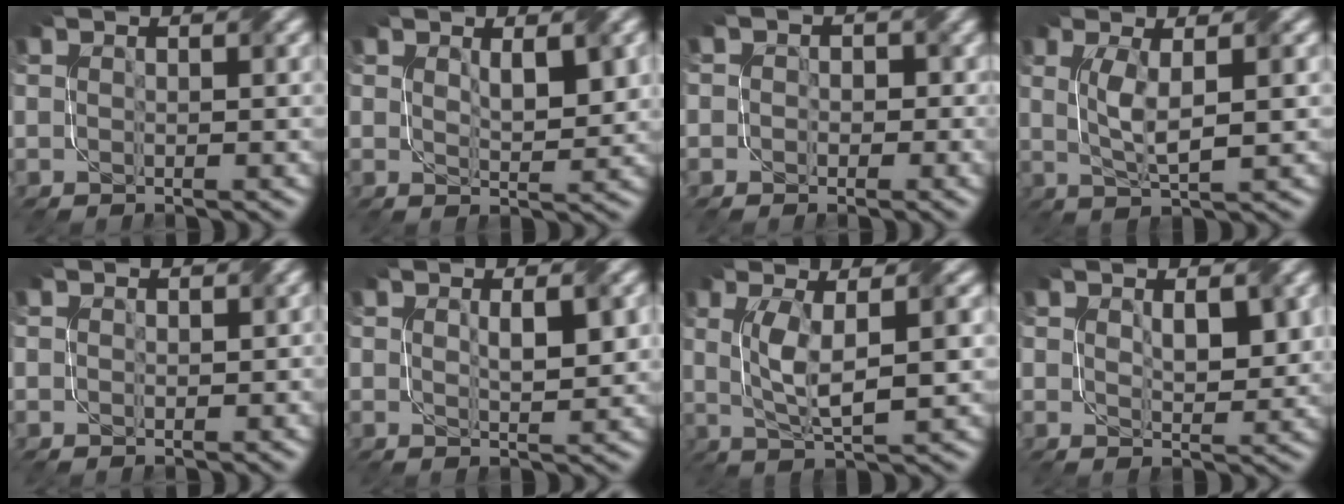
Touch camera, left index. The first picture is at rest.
{"total": 2.5, "force": [1.1, 1.0, 2.1], "torque": [-0.036, -0.006, 0.024]}
{"total": 2.8, "force": [0.2, 2.6, 1.1], "torque": [0.006, 0.003, -0.025]}
{"total": 3.6, "force": [0.7, 0.8, 3.4], "torque": [-0.071, -0.001, 0.017]}
{"total": 0.6, "force": [0.1, 0.6, 0.3], "torque": [-0.004, -0.003, -0.001]}
{"total": 2.5, "force": [0.6, 0.9, 2.3], "torque": [-0.040, -0.002, 0.012]}
{"total": 4.8, "force": [0.6, 1.2, 4.6], "torque": [-0.090, 0.001, 0.016]}
{"total": 2.7, "force": [0.9, 1.4, 2.2], "torque": [-0.037, -0.007, 0.021]}